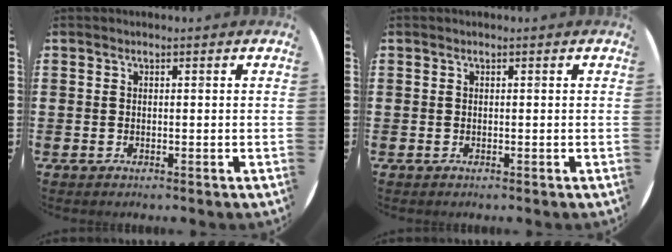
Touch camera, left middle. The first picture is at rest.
{"total": 0.0}